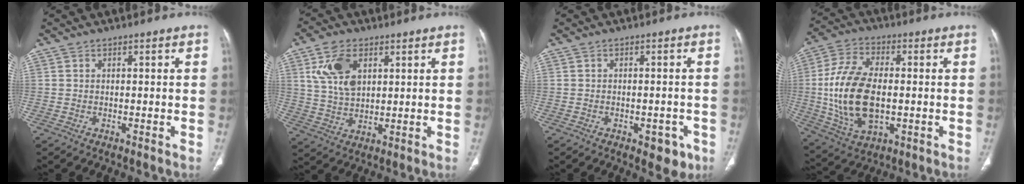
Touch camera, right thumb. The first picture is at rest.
{"total": 9.4, "force": [3.6, 5.7, 6.6], "torque": [-0.118, -0.010, 0.075]}
{"total": 4.9, "force": [-2.4, 2.8, 3.3], "torque": [-0.021, 0.009, -0.024]}
{"total": 17.9, "force": [-0.9, 10.0, 14.8], "torque": [-0.293, 0.003, -0.007]}